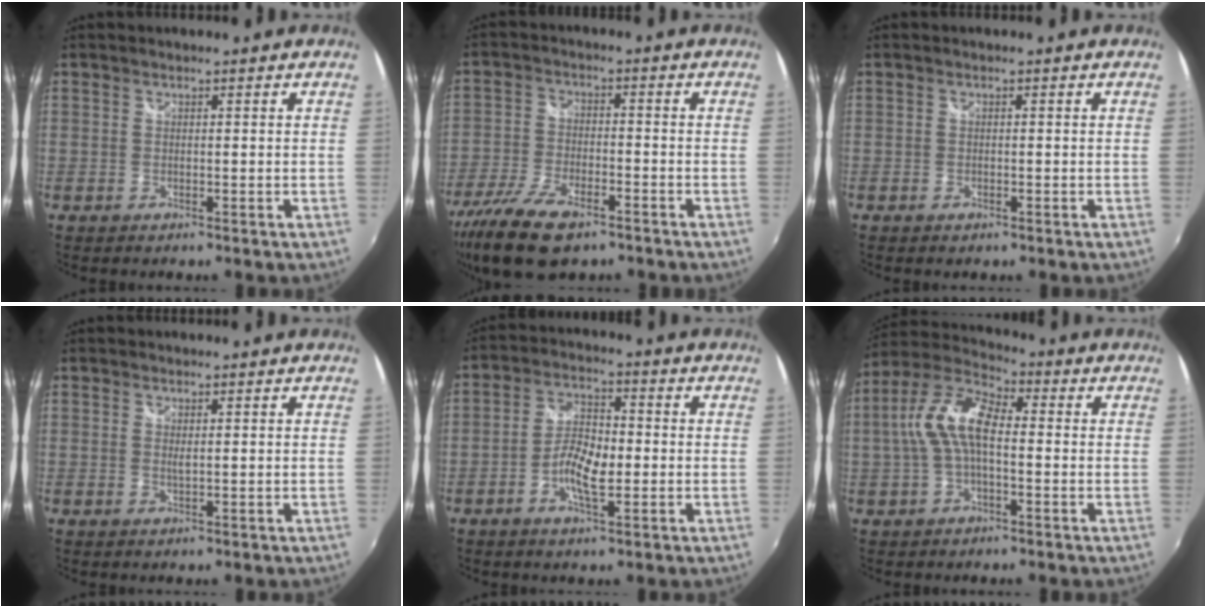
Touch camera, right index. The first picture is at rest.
{"total": 13.9, "force": [-9.5, 5.6, 8.5], "torque": [-0.203, -0.037, -0.179]}
{"total": 0.7, "force": [-0.4, 0.5, 0.3], "torque": [-0.005, -0.002, -0.008]}
{"total": 0.6, "force": [0.3, 0.1, 0.6], "torque": [-0.011, 0.000, 0.004]}
{"total": 7.0, "force": [-1.9, 2.9, 6.1], "torque": [-0.124, 0.010, -0.037]}
{"total": 10.4, "force": [-0.4, 4.7, 9.2], "torque": [-0.198, 0.023, -0.010]}